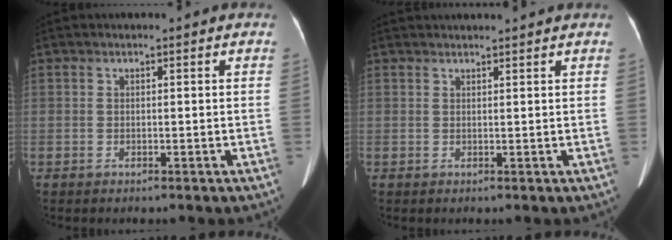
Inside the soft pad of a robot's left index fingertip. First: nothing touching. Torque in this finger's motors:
{"motor_torque": [0.17, -0.82, -0.06, 0.02]}